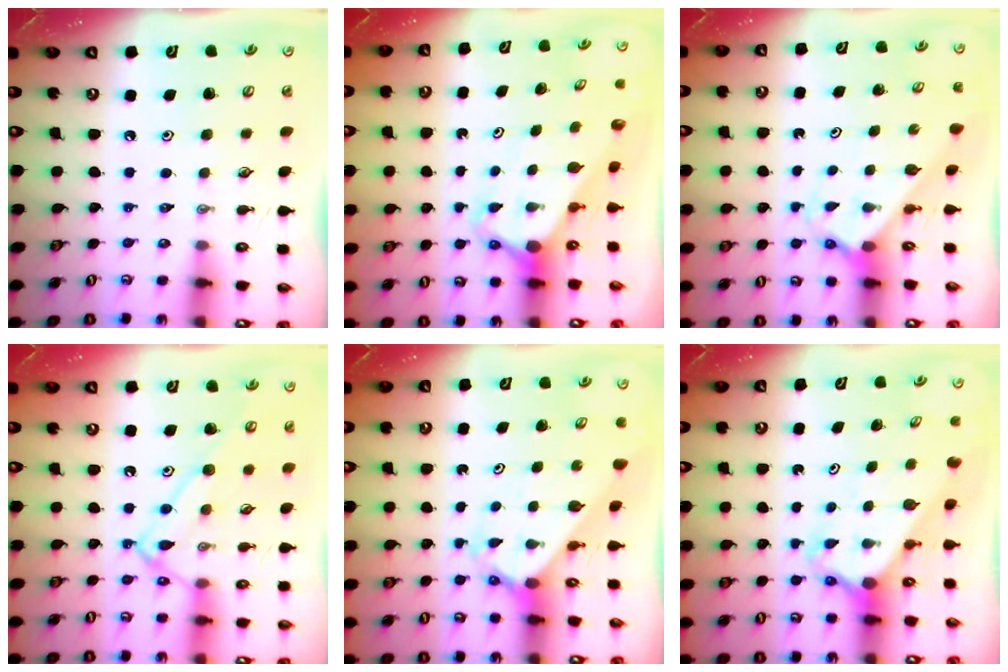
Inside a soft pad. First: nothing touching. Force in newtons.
{"total": 3.1, "press": 3.1, "slide": 0.2}
{"total": 2.4, "press": 2.4, "slide": 0.2}
{"total": 11.6, "press": 11.6, "slide": 0.5}
{"total": 2.0, "press": 2.0, "slide": 0.1}
{"total": 2.7, "press": 2.7, "slide": 0.2}